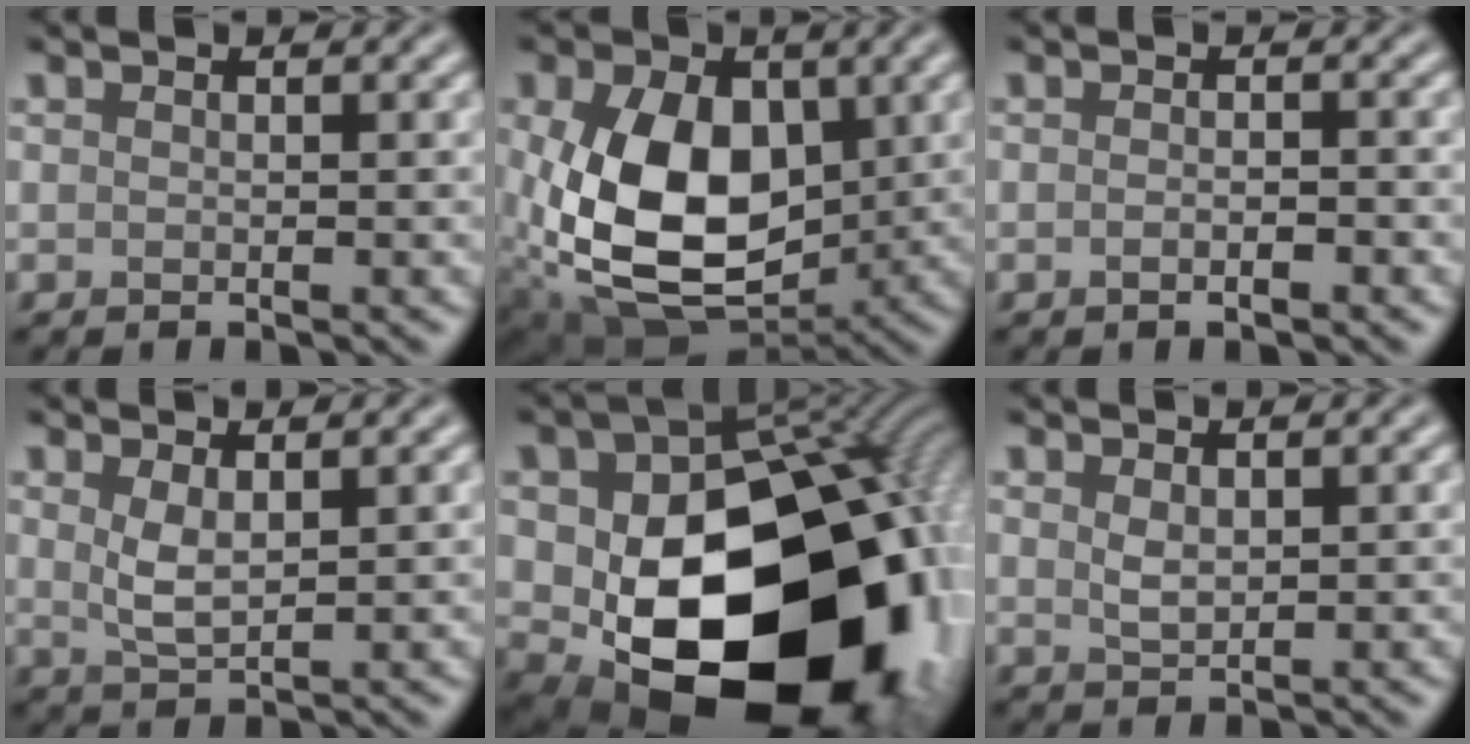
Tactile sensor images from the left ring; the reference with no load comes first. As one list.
[{"total": 12.4, "force": [0.2, 8.3, 9.2], "torque": [-0.194, -0.024, 0.011]}, {"total": 1.4, "force": [-0.6, 0.4, 1.2], "torque": [-0.015, -0.001, -0.011]}, {"total": 2.3, "force": [0.9, 0.8, 1.9], "torque": [-0.044, -0.004, 0.021]}, {"total": 21.5, "force": [-2.4, 15.2, 14.9], "torque": [-0.234, -0.069, 0.019]}, {"total": 1.5, "force": [0.7, 0.8, 1.1], "torque": [-0.024, -0.003, 0.018]}]